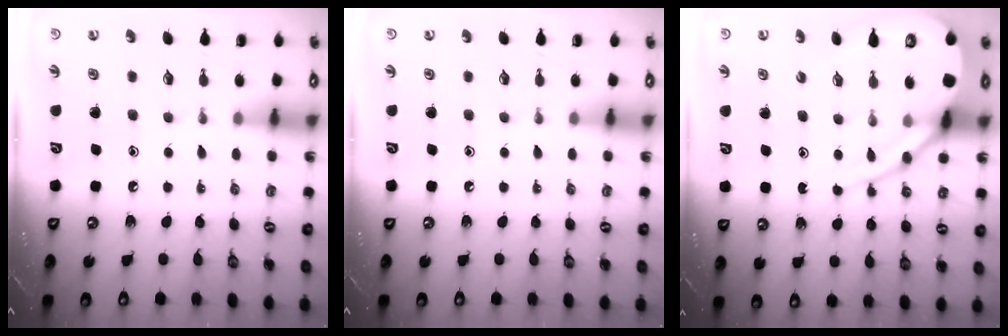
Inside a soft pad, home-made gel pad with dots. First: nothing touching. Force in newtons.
{"total": 0.0}
{"total": 11.3, "press": 11.3, "slide": 1.2}